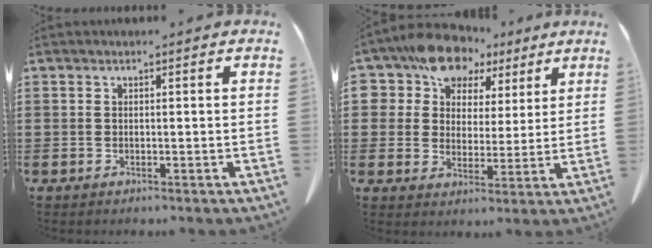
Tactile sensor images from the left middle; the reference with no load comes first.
{"total": 10.5, "force": [8.0, 6.4, 2.5], "torque": [-0.083, -0.029, 0.152]}